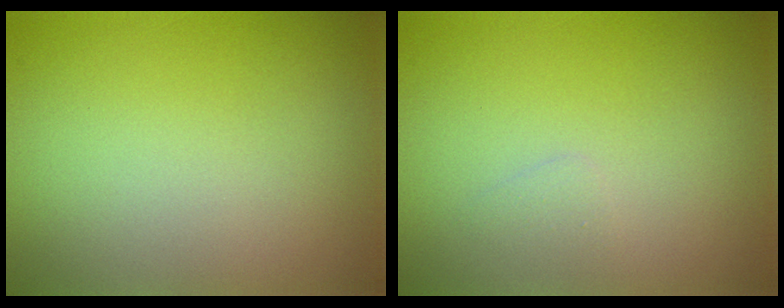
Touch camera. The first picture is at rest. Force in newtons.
{"total": 0.7, "press": 0.7, "slide": 0.0}